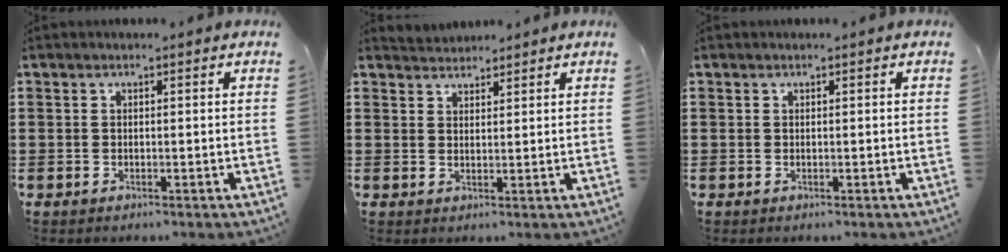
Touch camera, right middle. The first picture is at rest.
{"total": 2.4, "force": [2.3, 0.4, -0.4], "torque": [0.000, 0.000, 0.045]}
{"total": 0.0}